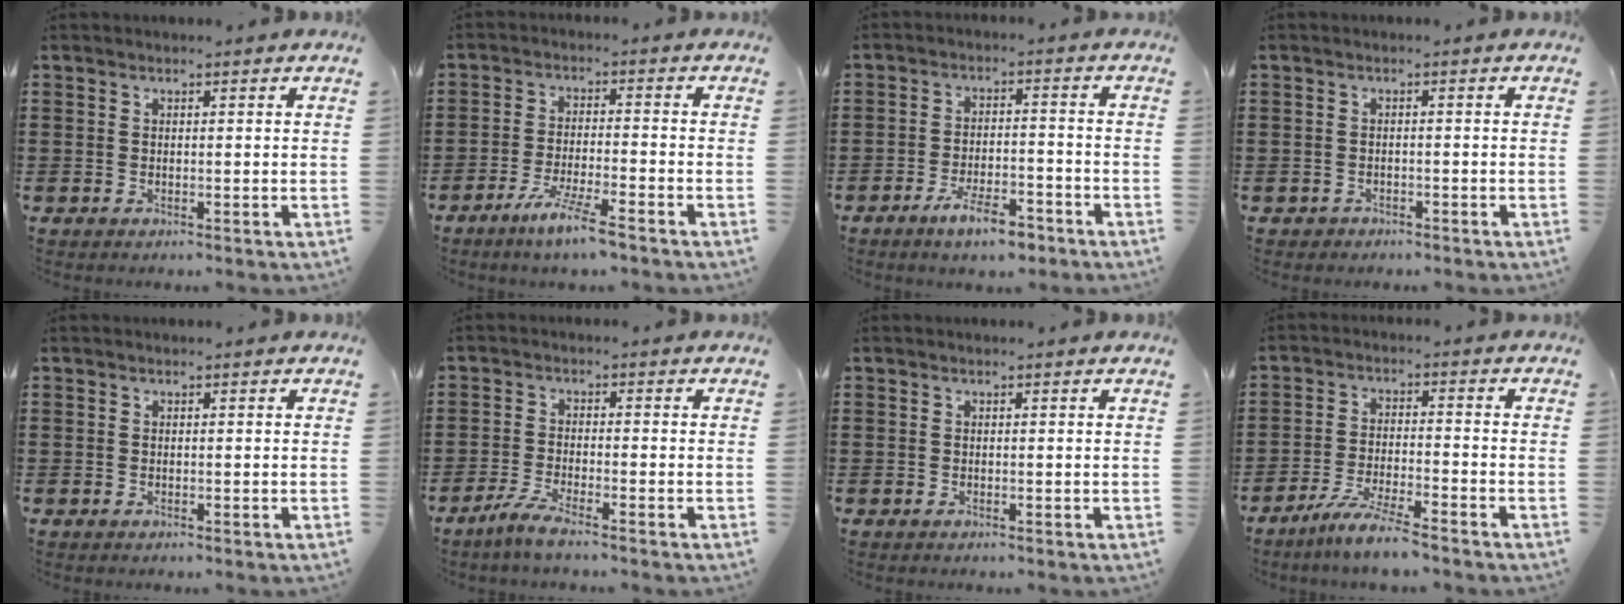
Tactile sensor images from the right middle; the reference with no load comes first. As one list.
[{"total": 6.0, "force": [-4.6, 0.0, 3.9], "torque": [-0.081, -0.015, -0.084]}, {"total": 6.5, "force": [-4.9, 1.5, 4.0], "torque": [-0.082, 0.000, -0.091]}, {"total": 1.0, "force": [-0.9, 0.5, -0.1], "torque": [-0.003, 0.000, -0.020]}, {"total": 0.0}, {"total": 3.8, "force": [-3.0, 0.0, 2.3], "torque": [-0.060, -0.010, -0.059]}, {"total": 0.0}, {"total": 6.2, "force": [-5.4, -0.2, 3.2], "torque": [-0.070, -0.015, -0.102]}]